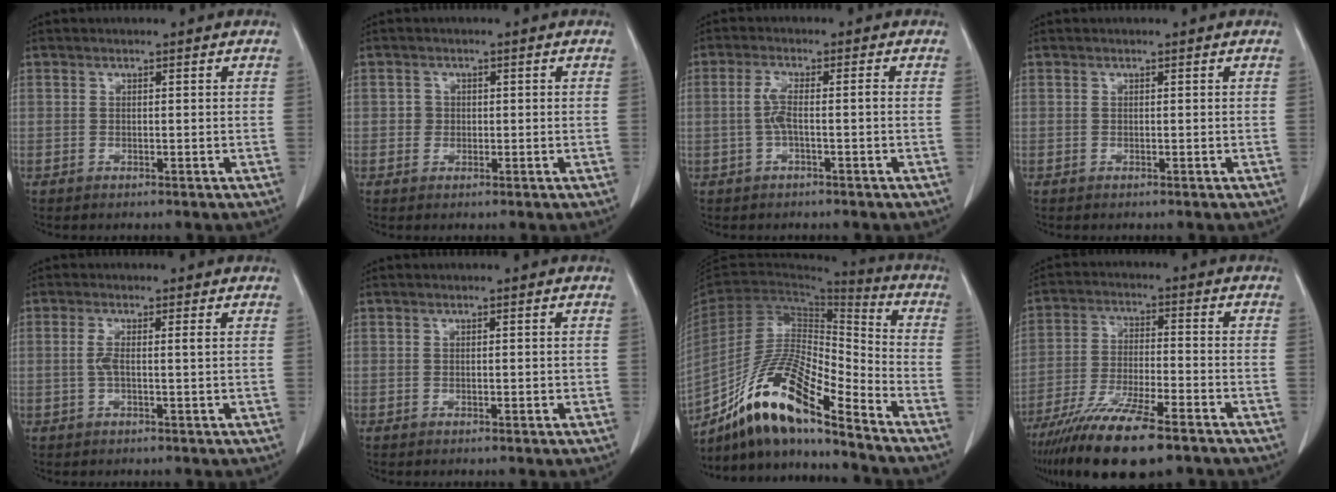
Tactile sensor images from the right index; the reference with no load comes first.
{"total": 1.6, "force": [0.0, 1.5, 0.4], "torque": [-0.003, 0.005, 0.000]}
{"total": 3.5, "force": [-0.7, 0.4, 3.4], "torque": [-0.074, 0.010, -0.012]}
{"total": 0.0}
{"total": 2.4, "force": [0.1, 0.2, 2.4], "torque": [-0.054, 0.005, 0.002]}
{"total": 0.7, "force": [-0.1, 0.3, 0.6], "torque": [-0.011, 0.000, 0.000]}
{"total": 17.4, "force": [-12.9, 2.5, 11.4], "torque": [-0.216, -0.002, -0.236]}
{"total": 15.8, "force": [-11.4, 2.5, 10.7], "torque": [-0.200, -0.040, -0.196]}